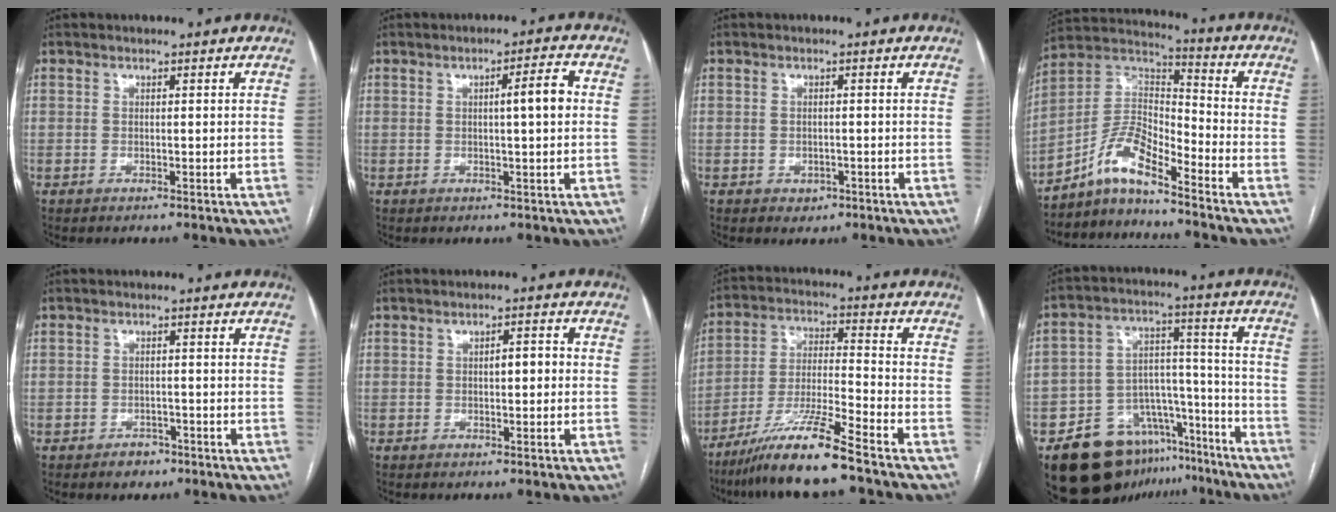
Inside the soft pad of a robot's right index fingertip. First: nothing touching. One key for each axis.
{"total": 4.4, "fx": 0.4, "fy": 0.0, "fz": 4.4, "tx": -0.064, "ty": 0.006, "tz": 0.005}
{"total": 1.7, "fx": -0.8, "fy": 1.3, "fz": 0.6, "tx": -0.006, "ty": 0.004, "tz": -0.005}
{"total": 9.1, "fx": -7.0, "fy": 2.1, "fz": 5.4, "tx": -0.116, "ty": 0.030, "tz": -0.135}
{"total": 2.5, "fx": -1.6, "fy": 1.7, "fz": 0.6, "tx": -0.007, "ty": 0.005, "tz": -0.020}
{"total": 2.6, "fx": -0.1, "fy": 0.9, "fz": 2.4, "tx": -0.035, "ty": 0.010, "tz": -0.001}
{"total": 11.9, "fx": -9.1, "fy": -0.7, "fz": 7.6, "tx": -0.148, "ty": -0.023, "tz": -0.169}
{"total": 17.6, "fx": -13.1, "fy": 10.4, "fz": 5.7, "tx": -0.061, "ty": 0.083, "tz": -0.189}